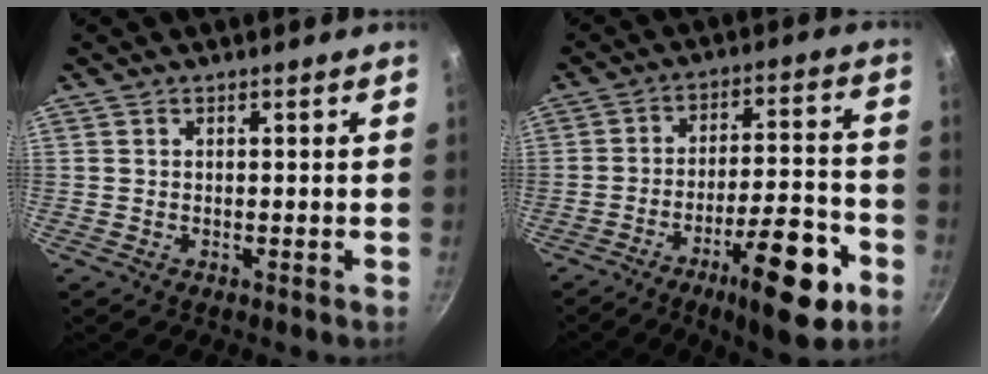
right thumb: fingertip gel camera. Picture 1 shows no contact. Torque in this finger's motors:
{"motor_torque": [2.88, 2.13, 2.25, -0.52, 0.30]}